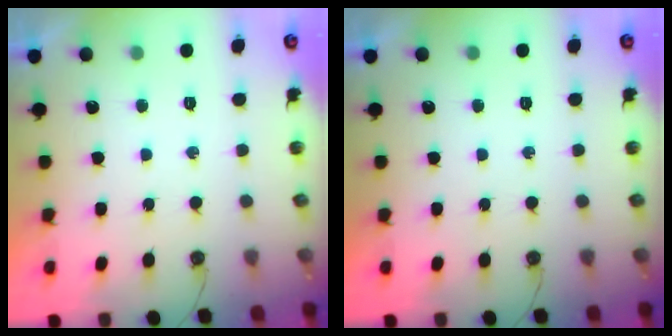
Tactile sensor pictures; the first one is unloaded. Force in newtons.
{"total": 0.0}